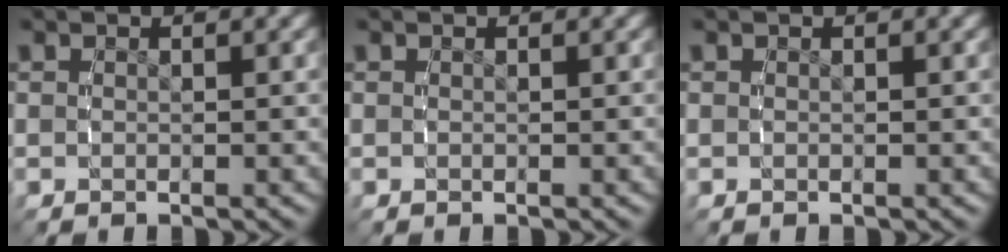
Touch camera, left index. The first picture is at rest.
{"total": 0.0}
{"total": 0.0}